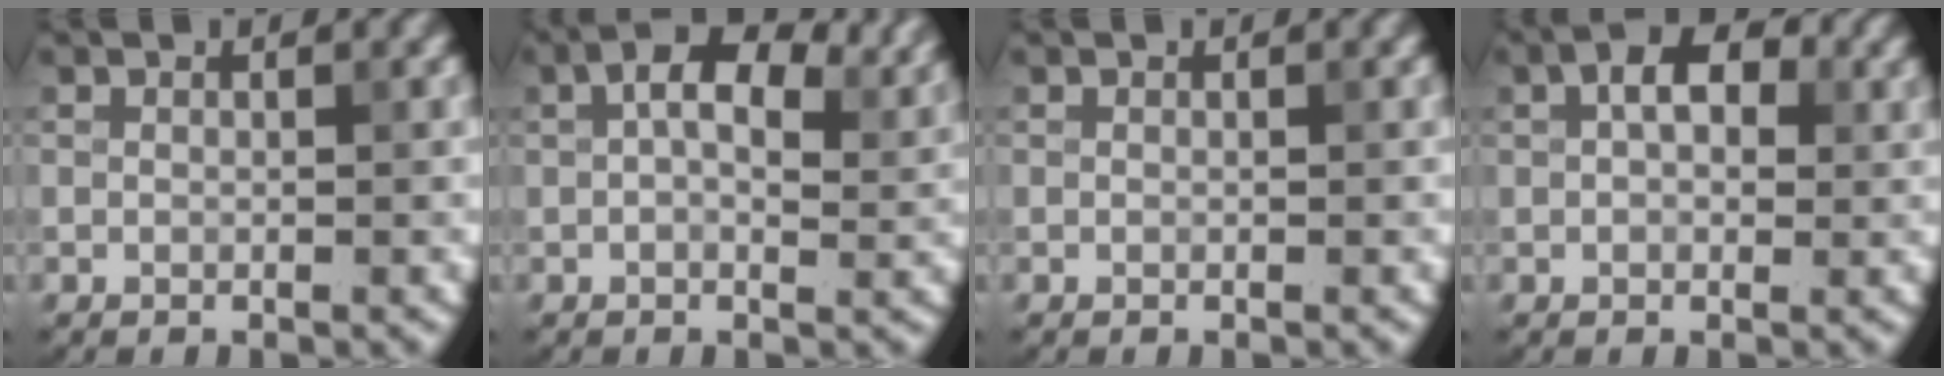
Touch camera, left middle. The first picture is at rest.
{"total": 6.3, "force": [2.2, 3.3, 4.9], "torque": [-0.074, 0.008, 0.024]}
{"total": 0.0}
{"total": 4.3, "force": [1.3, 2.5, 3.2], "torque": [-0.044, 0.010, 0.015]}